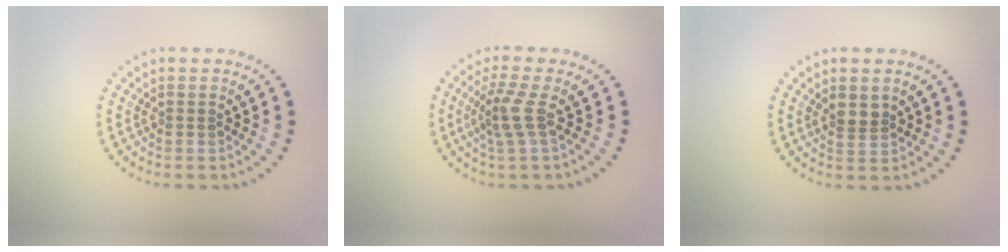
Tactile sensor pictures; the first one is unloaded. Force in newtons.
{"total": 2.7, "press": 2.1, "slide": 1.7}
{"total": 1.7, "press": 1.5, "slide": 0.9}